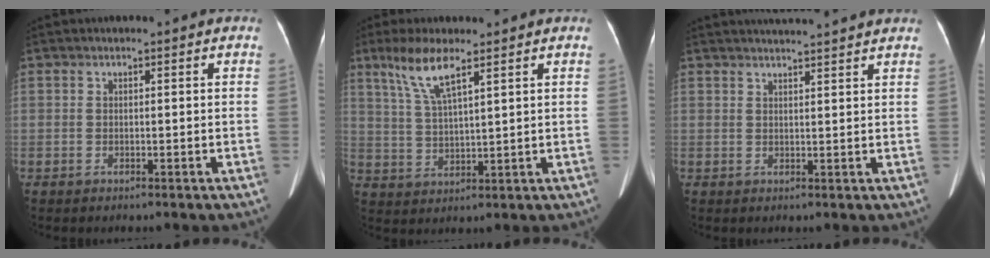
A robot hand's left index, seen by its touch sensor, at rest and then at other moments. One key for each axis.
{"total": 6.8, "fx": 4.3, "fy": 0.6, "fz": 5.2, "tx": -0.117, "ty": 0.003, "tz": 0.091}
{"total": 7.8, "fx": 7.3, "fy": -0.1, "fz": 2.7, "tx": -0.040, "ty": 0.024, "tz": 0.086}